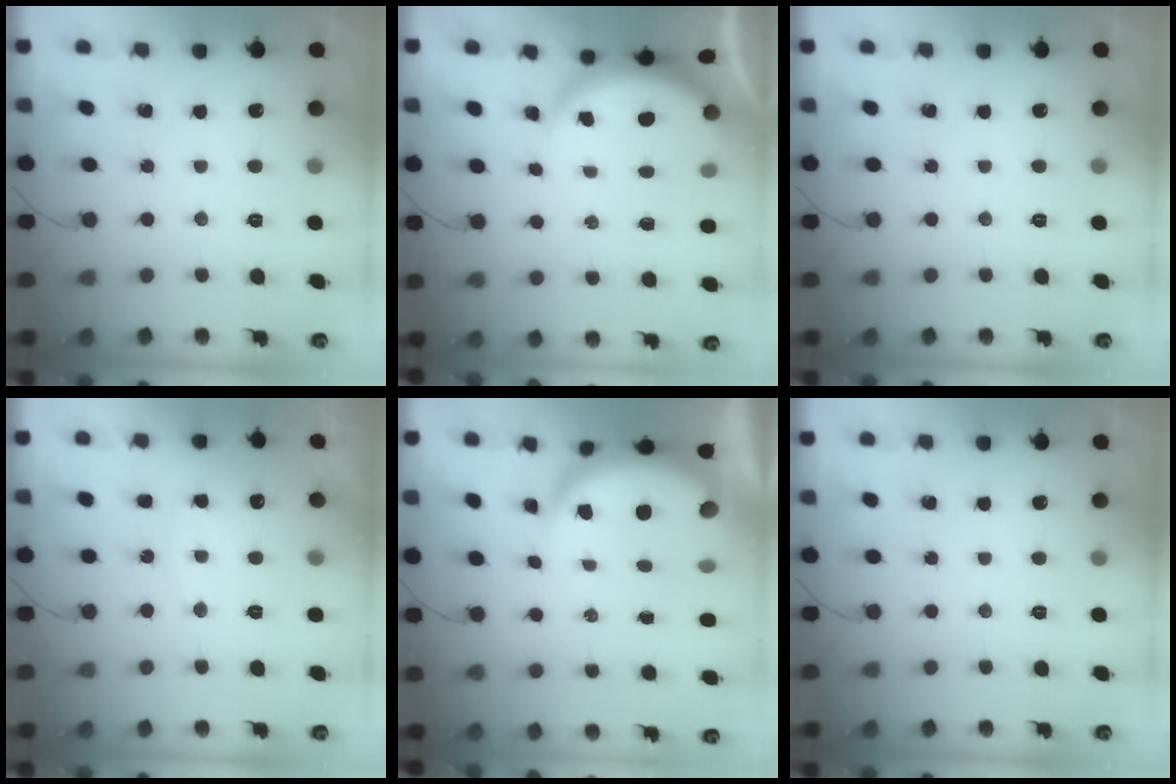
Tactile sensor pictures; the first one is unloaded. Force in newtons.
{"total": 3.7, "press": 3.7, "slide": 0.5}
{"total": 0.0}
{"total": 5.1, "press": 5.1, "slide": 0.5}
{"total": 7.0, "press": 7.0, "slide": 1.0}
{"total": 0.0}